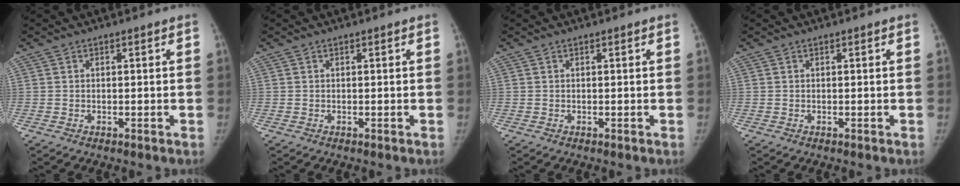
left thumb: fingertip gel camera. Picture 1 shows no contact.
{"total": 0.0}
{"total": 0.0}
{"total": 0.0}